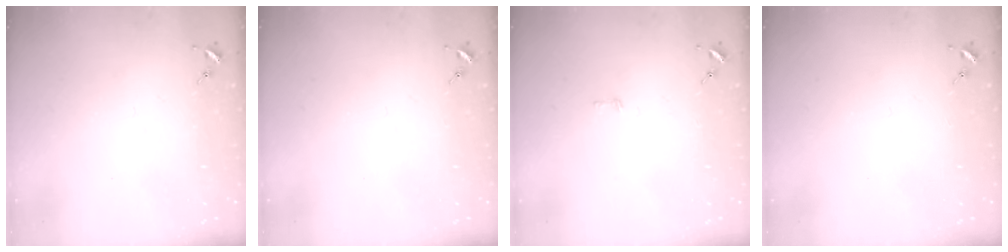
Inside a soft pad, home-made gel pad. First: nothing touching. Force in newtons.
{"total": 0.0}
{"total": 1.9, "press": 1.9, "slide": 0.1}
{"total": 0.0}